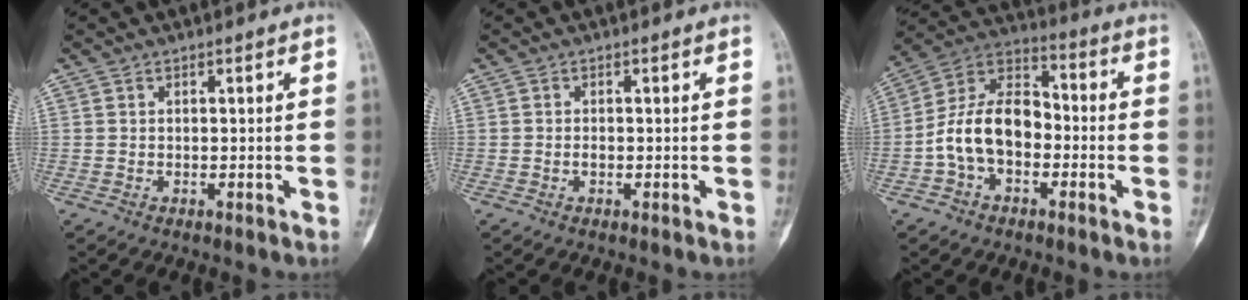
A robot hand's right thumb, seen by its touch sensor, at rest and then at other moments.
{"total": 0.6, "force": [-0.2, 0.3, 0.4], "torque": [-0.007, 0.002, -0.005]}
{"total": 13.6, "force": [-2.8, 8.9, 9.8], "torque": [-0.164, 0.049, -0.061]}